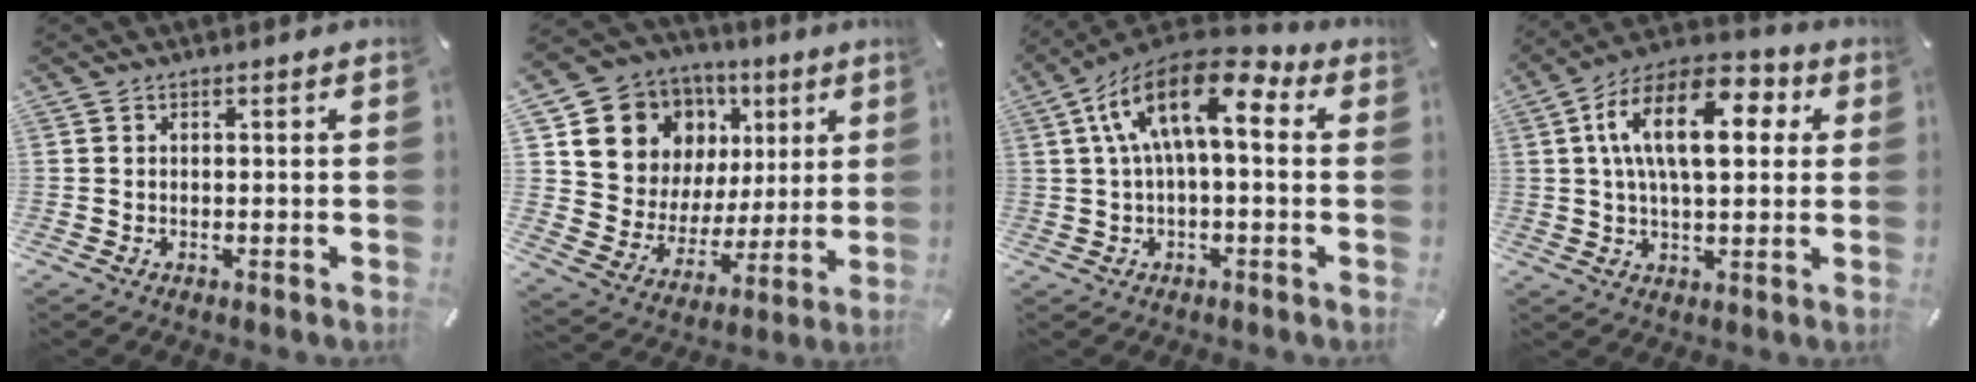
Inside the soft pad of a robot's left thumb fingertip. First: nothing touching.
{"total": 12.0, "force": [6.0, 10.3, 1.8], "torque": [-0.046, -0.057, 0.121]}
{"total": 16.0, "force": [4.7, 6.9, 13.6], "torque": [-0.268, -0.019, 0.079]}
{"total": 17.3, "force": [4.7, 9.0, 14.0], "torque": [-0.254, 0.006, 0.076]}